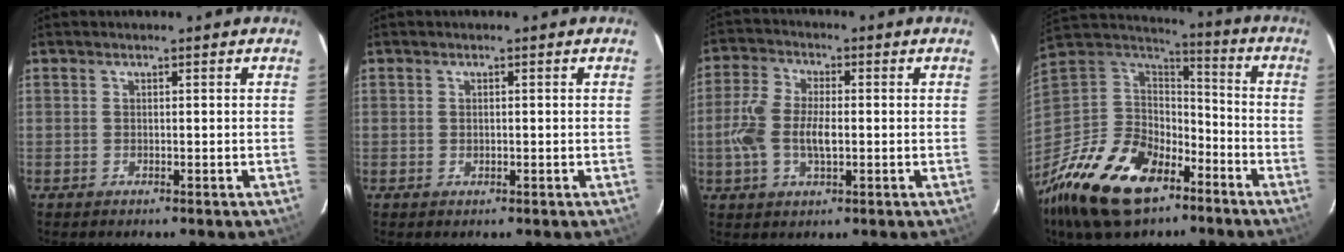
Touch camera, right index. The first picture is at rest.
{"total": 0.6, "force": [0.0, 0.4, 0.4], "torque": [-0.008, 0.002, 0.000]}
{"total": 8.8, "force": [-1.1, 4.4, 7.5], "torque": [-0.161, 0.005, -0.024]}
{"total": 22.4, "force": [-13.4, 13.1, 12.2], "torque": [-0.283, -0.003, -0.229]}